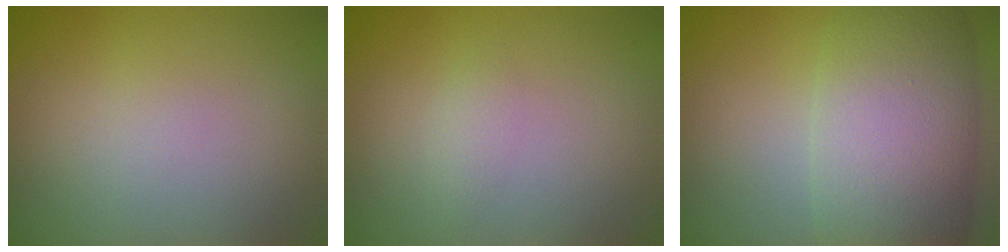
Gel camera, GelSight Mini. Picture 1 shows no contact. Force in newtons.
{"total": 1.0, "press": 1.0, "slide": 0.1}
{"total": 10.4, "press": 10.3, "slide": 0.4}